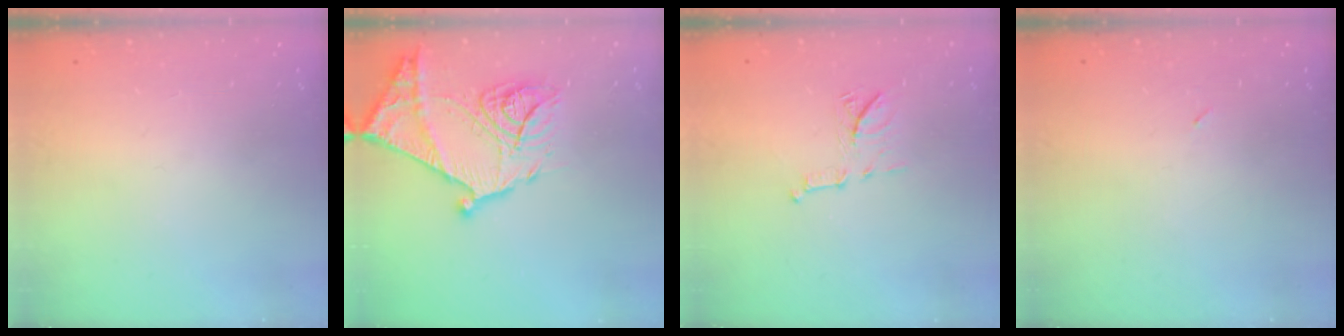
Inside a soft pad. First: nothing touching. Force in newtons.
{"total": 20.5, "press": 20.5, "slide": 1.8}
{"total": 8.6, "press": 8.5, "slide": 1.1}
{"total": 2.1, "press": 1.9, "slide": 1.0}